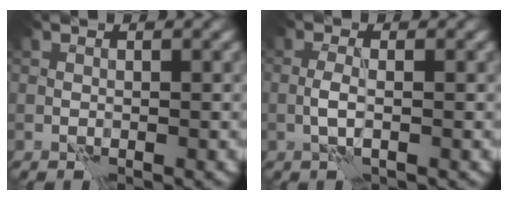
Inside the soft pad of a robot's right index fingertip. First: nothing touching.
{"total": 1.5, "force": [-0.1, 0.2, 1.5], "torque": [-0.034, 0.002, -0.007]}